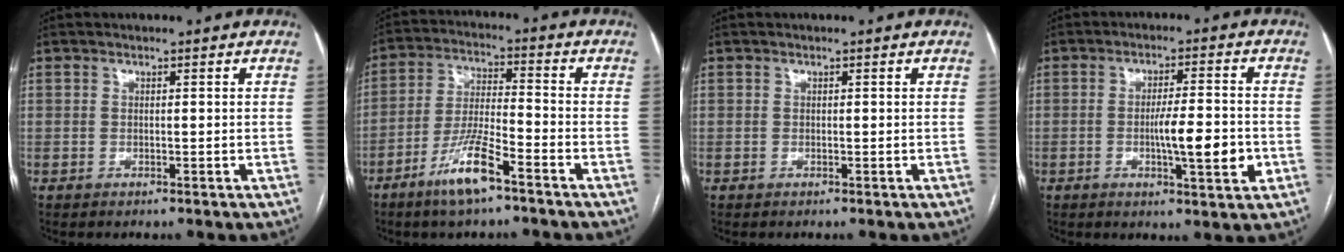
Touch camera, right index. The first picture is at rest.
{"total": 9.5, "force": [-6.0, 1.1, 7.2], "torque": [-0.149, -0.010, -0.115]}
{"total": 0.0}
{"total": 8.3, "force": [-1.8, 1.2, 8.0], "torque": [-0.126, -0.003, -0.029]}